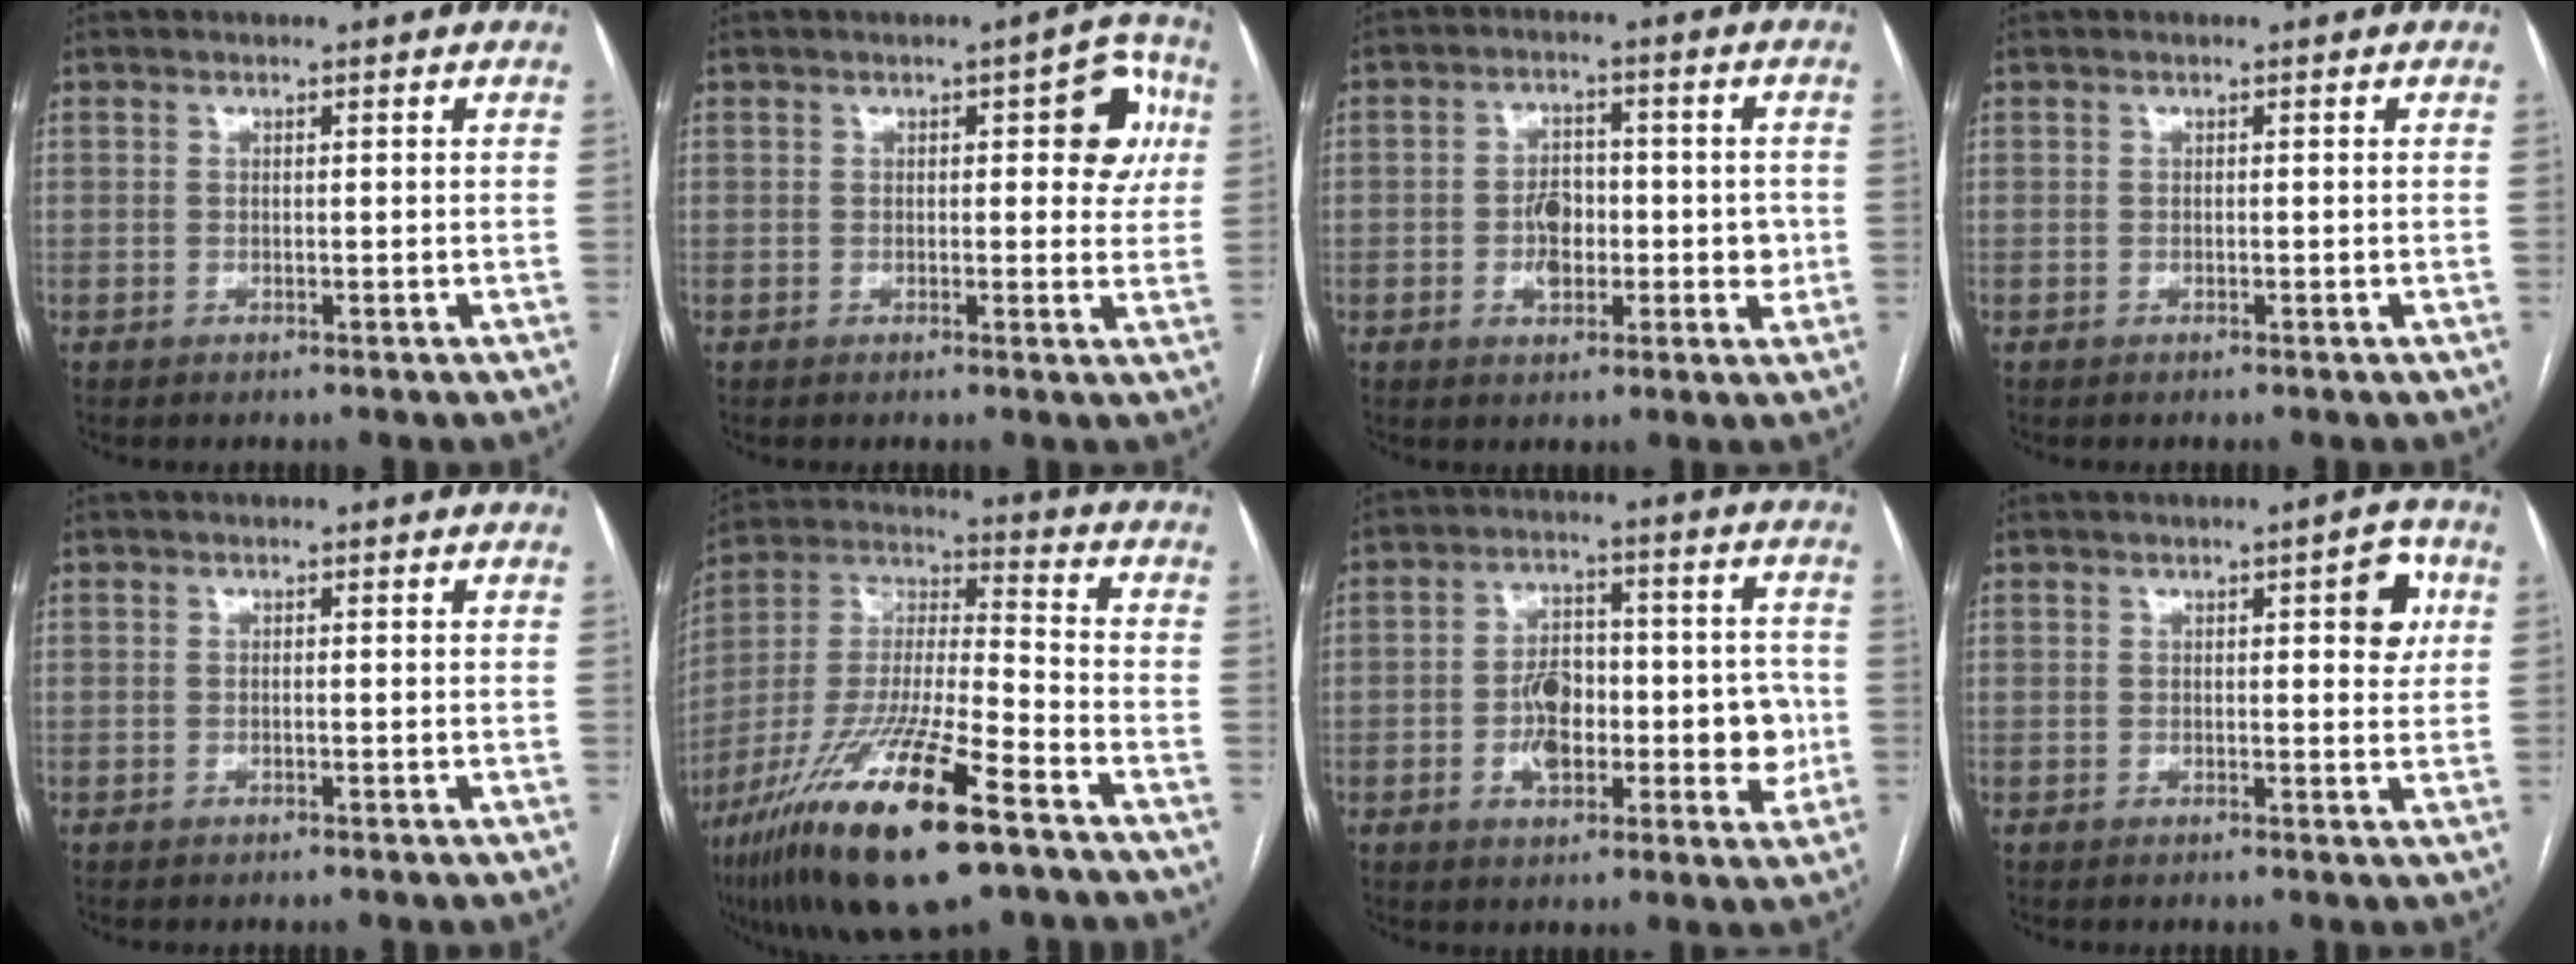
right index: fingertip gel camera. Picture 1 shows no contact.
{"total": 6.8, "force": [1.9, 2.6, 6.0], "torque": [-0.051, 0.018, 0.016]}
{"total": 6.6, "force": [-0.9, 4.0, 5.2], "torque": [-0.079, 0.012, -0.013]}
{"total": 0.0}
{"total": 0.0}
{"total": 23.1, "force": [-13.4, 3.4, 18.5], "torque": [-0.365, -0.046, -0.240]}
{"total": 11.9, "force": [-2.2, 5.9, 10.1], "torque": [-0.146, 0.028, -0.031]}
{"total": 4.4, "force": [1.5, 1.3, 4.0], "torque": [-0.047, 0.006, 0.015]}